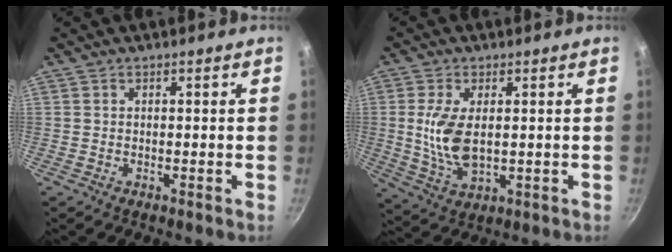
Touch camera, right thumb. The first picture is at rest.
{"total": 9.4, "force": [0.8, 4.9, 8.0], "torque": [-0.159, -0.010, 0.023]}